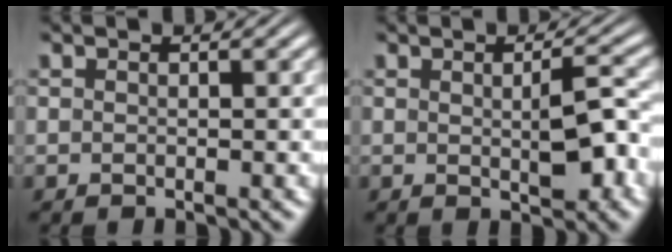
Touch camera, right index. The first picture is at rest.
{"total": 2.7, "force": [-0.3, 0.5, 2.6], "torque": [-0.034, -0.006, -0.001]}